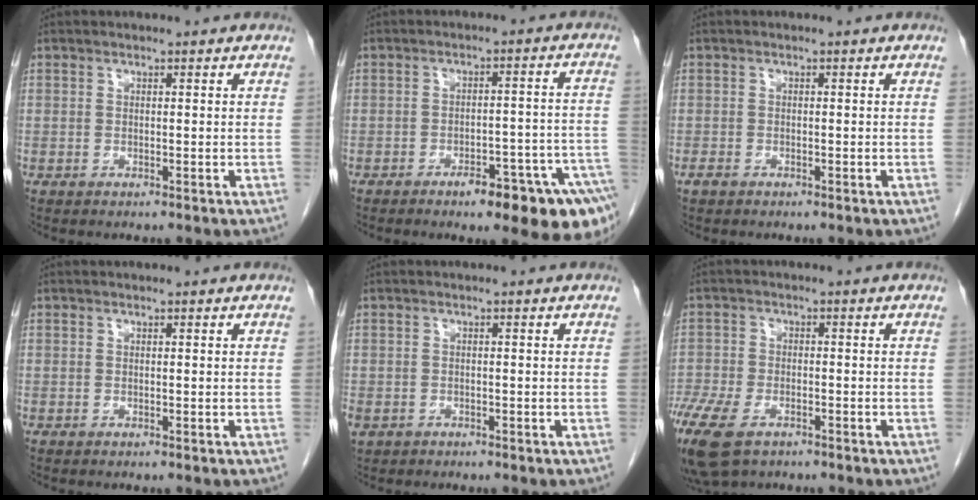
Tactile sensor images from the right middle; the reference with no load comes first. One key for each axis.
{"total": 12.9, "fx": -8.3, "fy": 1.9, "fz": 9.7, "tx": -0.043, "ty": 0.028, "tz": -0.104}
{"total": 0.7, "fx": -0.6, "fy": 0.3, "fz": 0.3, "tx": -0.009, "ty": -0.001, "tz": -0.011}
{"total": 0.0}
{"total": 2.9, "fx": -1.9, "fy": 2.0, "fz": 0.7, "tx": -0.017, "ty": -0.003, "tz": -0.031}
{"total": 14.2, "fx": -8.8, "fy": 7.3, "fz": 8.4, "tx": -0.233, "ty": -0.022, "tz": -0.143}